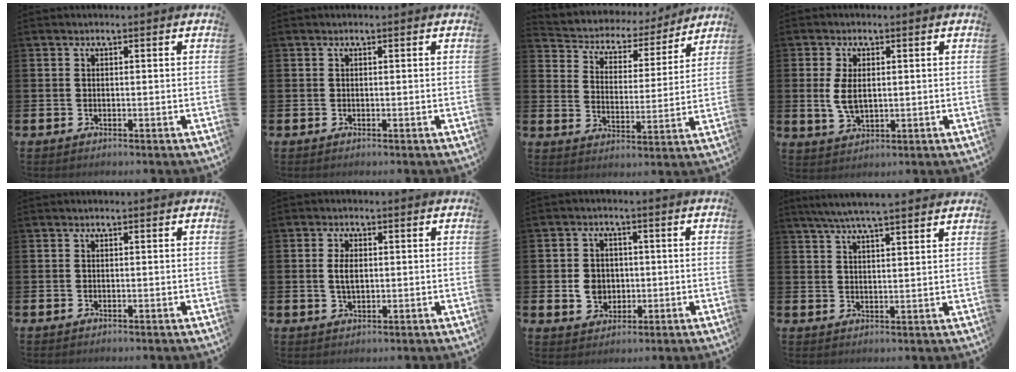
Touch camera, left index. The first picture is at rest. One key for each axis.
{"total": 0.0}
{"total": 4.7, "fx": 4.1, "fy": 2.1, "fz": 0.2, "tx": -0.032, "ty": -0.037, "tz": 0.063}
{"total": 4.5, "fx": 0.8, "fy": 2.4, "fz": 3.7, "tx": -0.066, "ty": -0.002, "tz": 0.009}
{"total": 0.0}
{"total": 2.9, "fx": 0.4, "fy": 1.6, "fz": 2.4, "tx": -0.034, "ty": 0.001, "tz": 0.003}
{"total": 4.3, "fx": -0.1, "fy": 3.9, "fz": 1.8, "tx": -0.021, "ty": 0.002, "tz": -0.007}
{"total": 5.5, "fx": 5.2, "fy": -0.3, "fz": 1.8, "tx": -0.057, "ty": -0.015, "tz": 0.094}